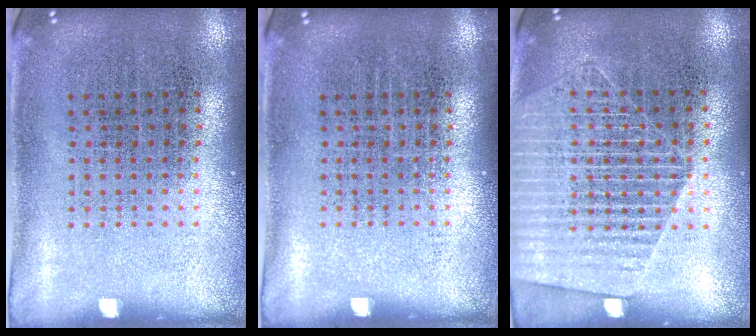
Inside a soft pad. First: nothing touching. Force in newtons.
{"total": 0.0}
{"total": 1.7, "press": 1.6, "slide": 0.7}